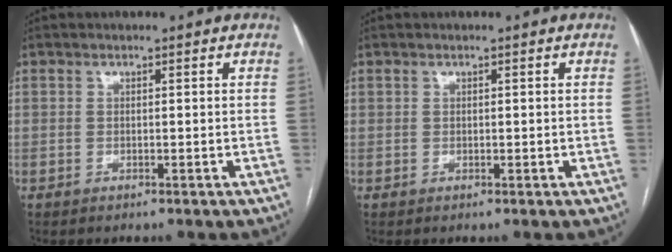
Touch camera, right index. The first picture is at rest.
{"total": 0.5, "force": [0.3, 0.4, 0.1], "torque": [0.003, 0.006, 0.006]}